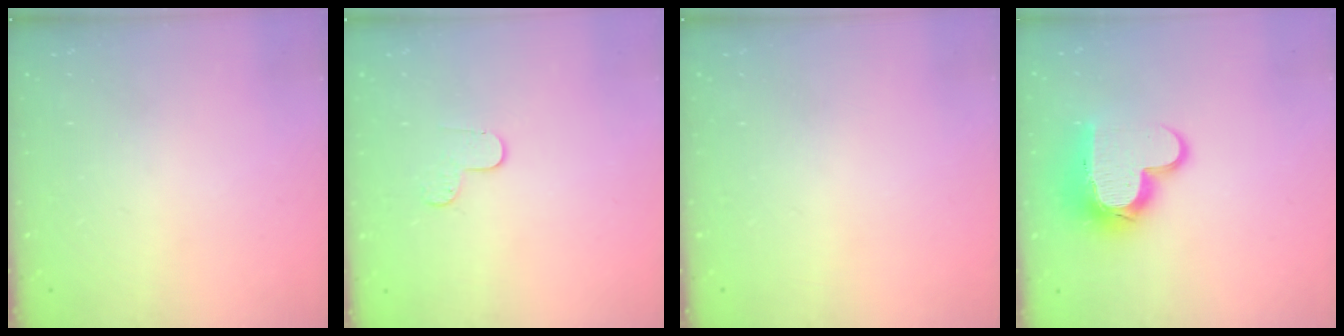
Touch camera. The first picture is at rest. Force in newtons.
{"total": 3.8, "press": 3.8, "slide": 0.3}
{"total": 0.0}
{"total": 14.0, "press": 14.0, "slide": 1.0}